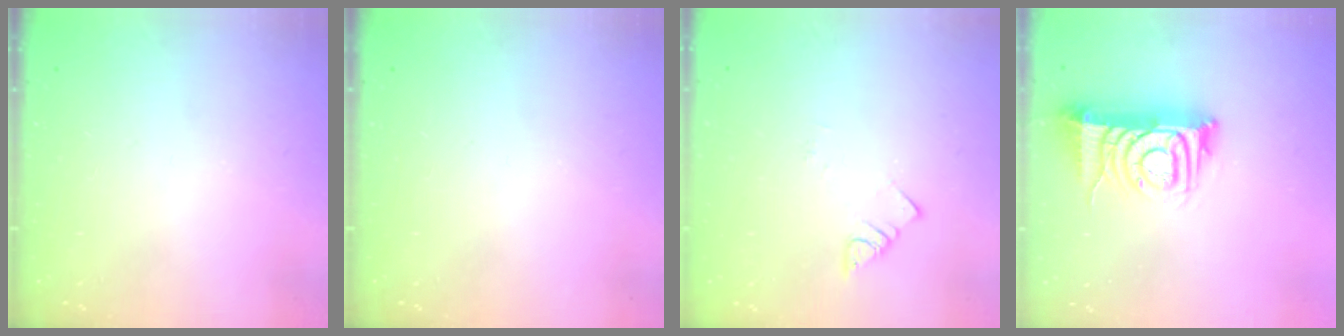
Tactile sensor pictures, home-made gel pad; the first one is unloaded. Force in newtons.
{"total": 0.0}
{"total": 1.5, "press": 1.5, "slide": 0.3}
{"total": 11.0, "press": 11.0, "slide": 0.9}